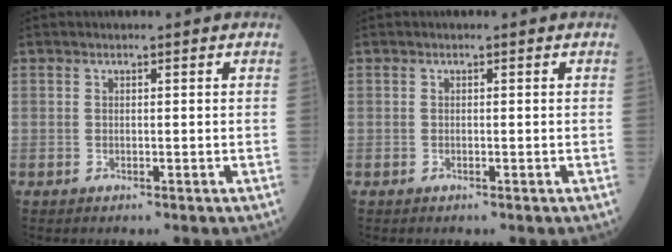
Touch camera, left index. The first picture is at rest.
{"total": 0.0}